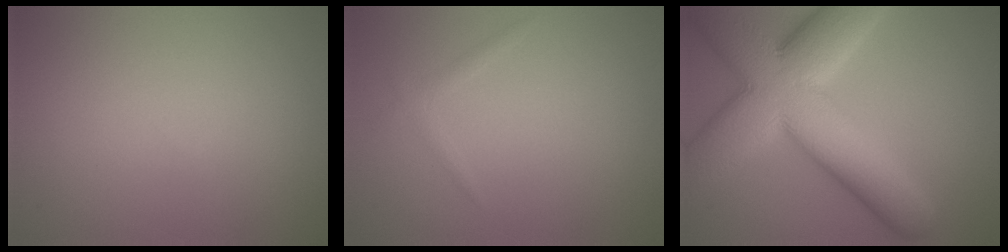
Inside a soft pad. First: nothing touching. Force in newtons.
{"total": 0.9, "press": 0.9, "slide": 0.1}
{"total": 13.5, "press": 13.5, "slide": 1.1}